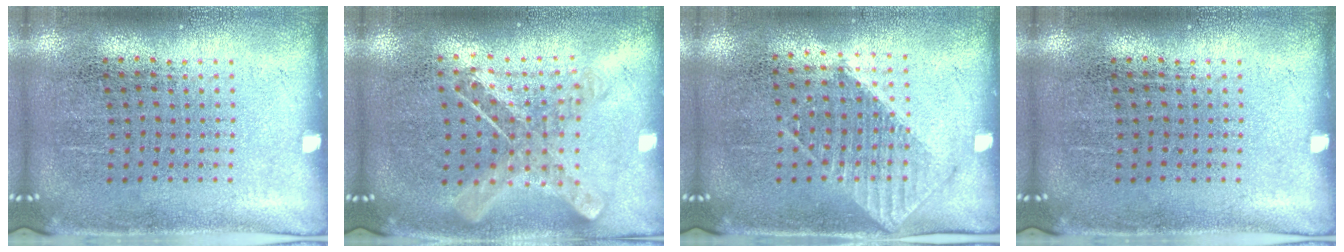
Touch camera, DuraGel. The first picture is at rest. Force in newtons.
{"total": 0.9, "press": 0.9, "slide": 0.2}
{"total": 1.1, "press": 1.0, "slide": 0.3}
{"total": 0.0}